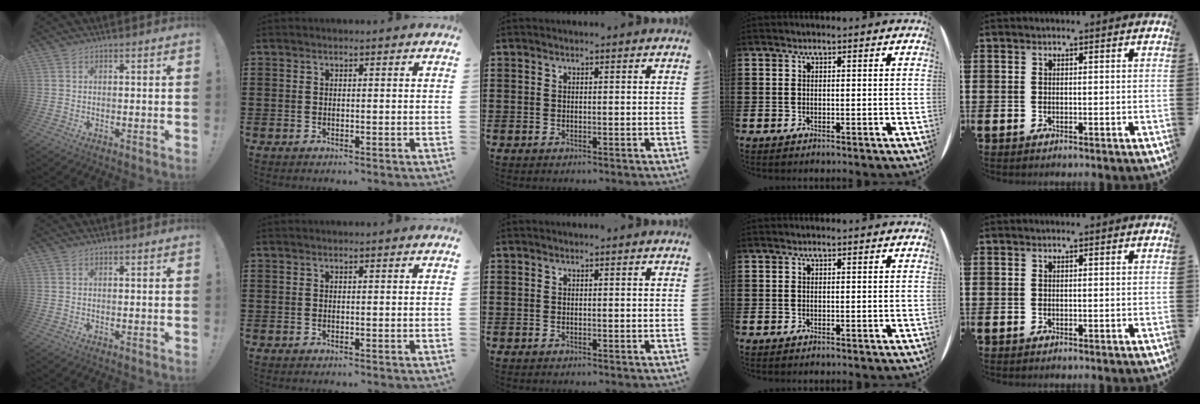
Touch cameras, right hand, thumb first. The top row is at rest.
{}